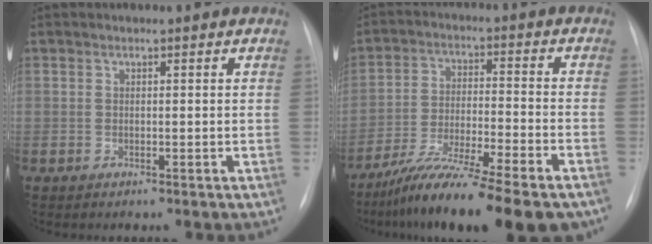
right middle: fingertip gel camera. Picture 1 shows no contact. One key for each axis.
{"total": 17.6, "fx": -13.7, "fy": 1.6, "fz": 10.9, "tx": -0.167, "ty": -0.024, "tz": -0.225}